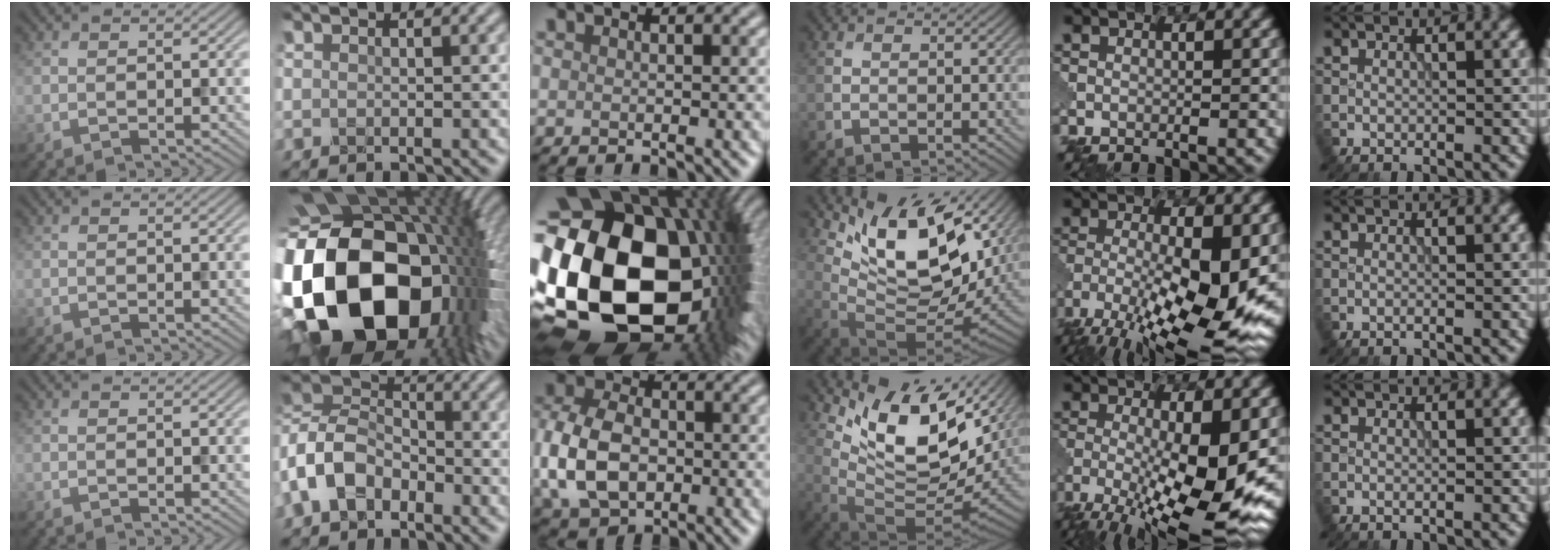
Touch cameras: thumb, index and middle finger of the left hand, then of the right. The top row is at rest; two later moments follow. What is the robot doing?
{"motion": "dispense", "object": "glue stick"}